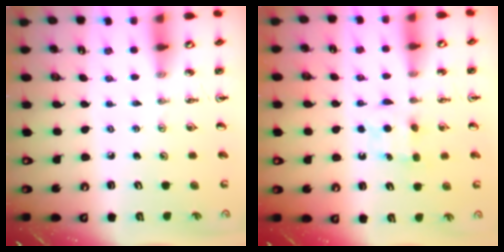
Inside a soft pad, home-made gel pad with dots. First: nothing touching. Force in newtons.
{"total": 6.2, "press": 6.1, "slide": 0.9}